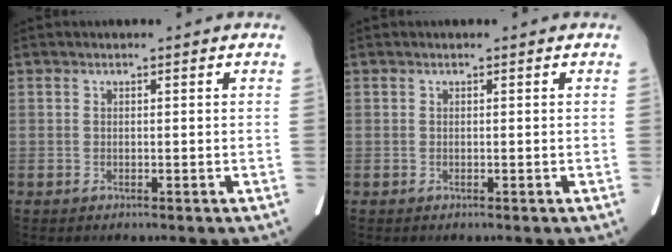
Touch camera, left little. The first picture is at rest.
{"total": 0.0}